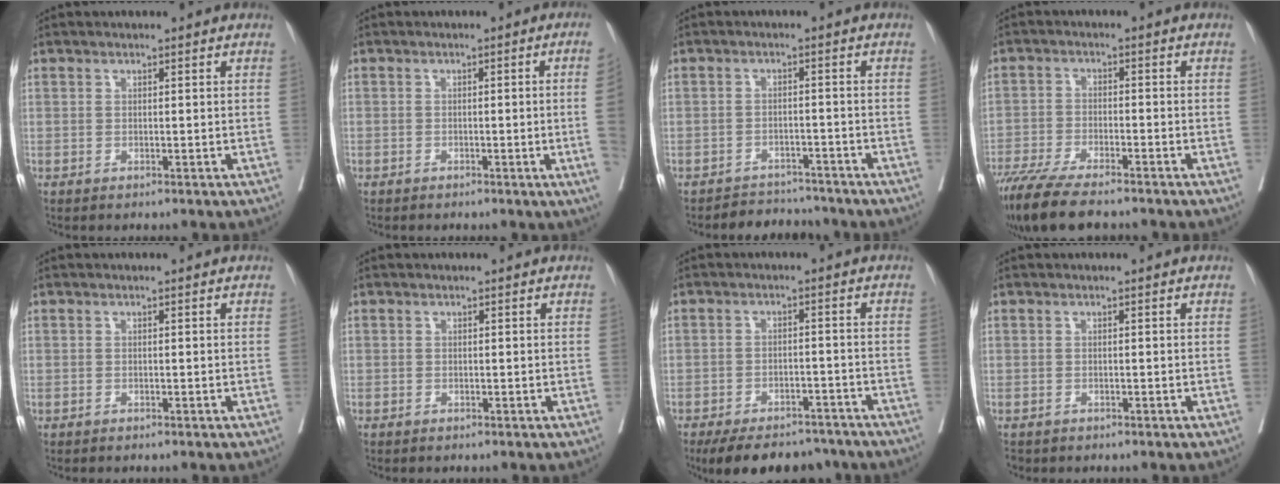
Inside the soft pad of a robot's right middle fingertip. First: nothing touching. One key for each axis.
{"total": 3.9, "fx": -0.9, "fy": -0.9, "fz": 3.7, "tx": -0.041, "ty": -0.003, "tz": -0.015}
{"total": 4.6, "fx": -4.3, "fy": 1.4, "fz": -0.8, "tx": 0.019, "ty": 0.009, "tz": -0.067}
{"total": 11.1, "fx": -9.2, "fy": 1.6, "fz": 6.1, "tx": -0.098, "ty": -0.027, "tz": -0.152}
{"total": 0.0}
{"total": 0.0}
{"total": 13.1, "fx": -10.9, "fy": 5.6, "fz": 4.7, "tx": -0.073, "ty": 0.006, "tz": -0.144}
{"total": 1.1, "fx": -0.9, "fy": 0.7, "fz": 0.2, "tx": -0.009, "ty": 0.000, "tz": -0.013}